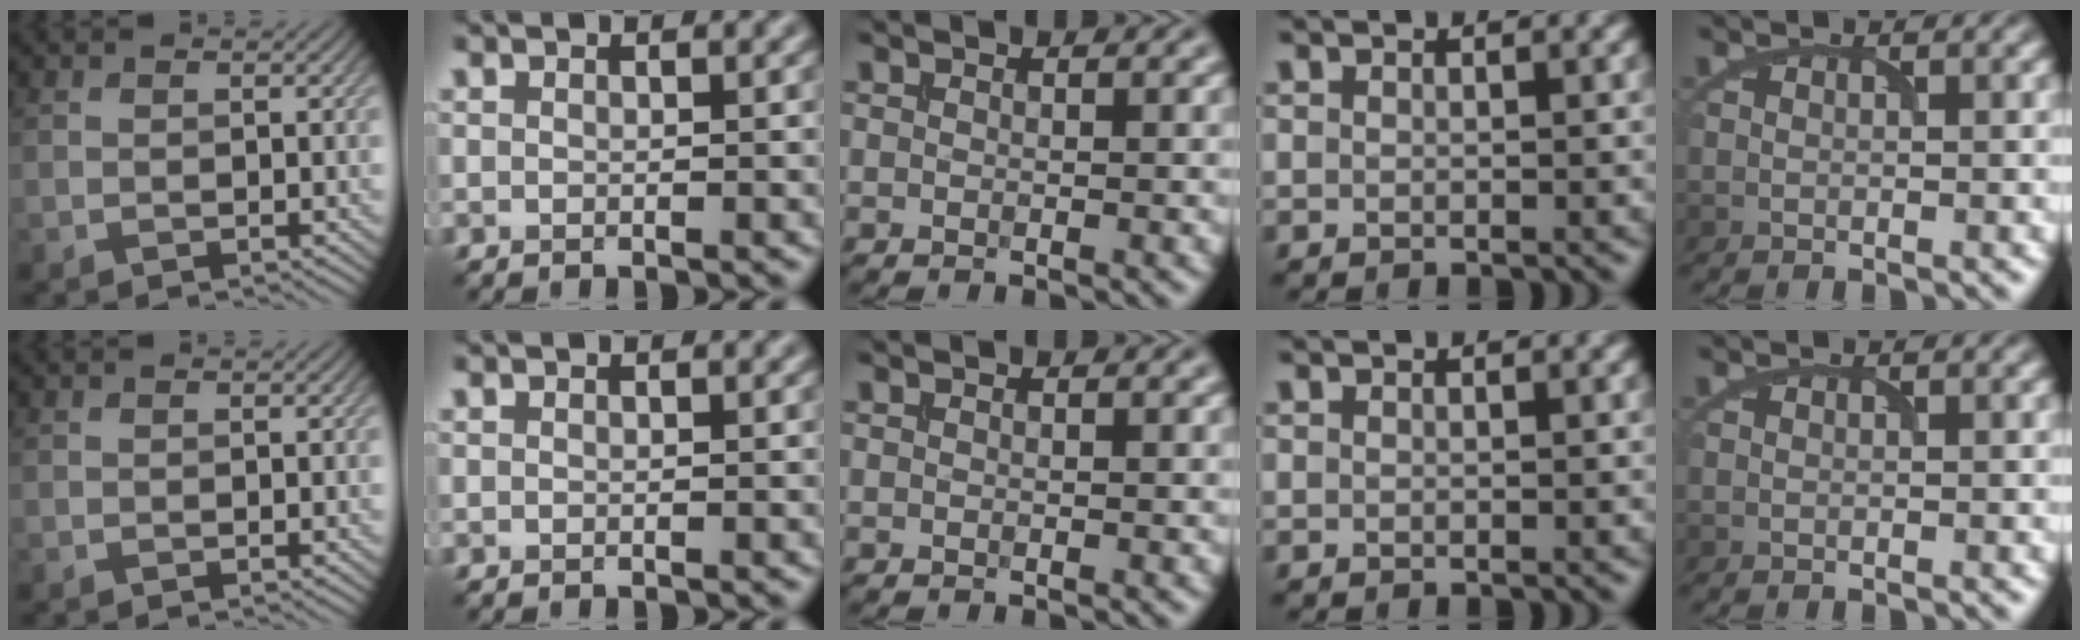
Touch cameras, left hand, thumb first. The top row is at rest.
{}